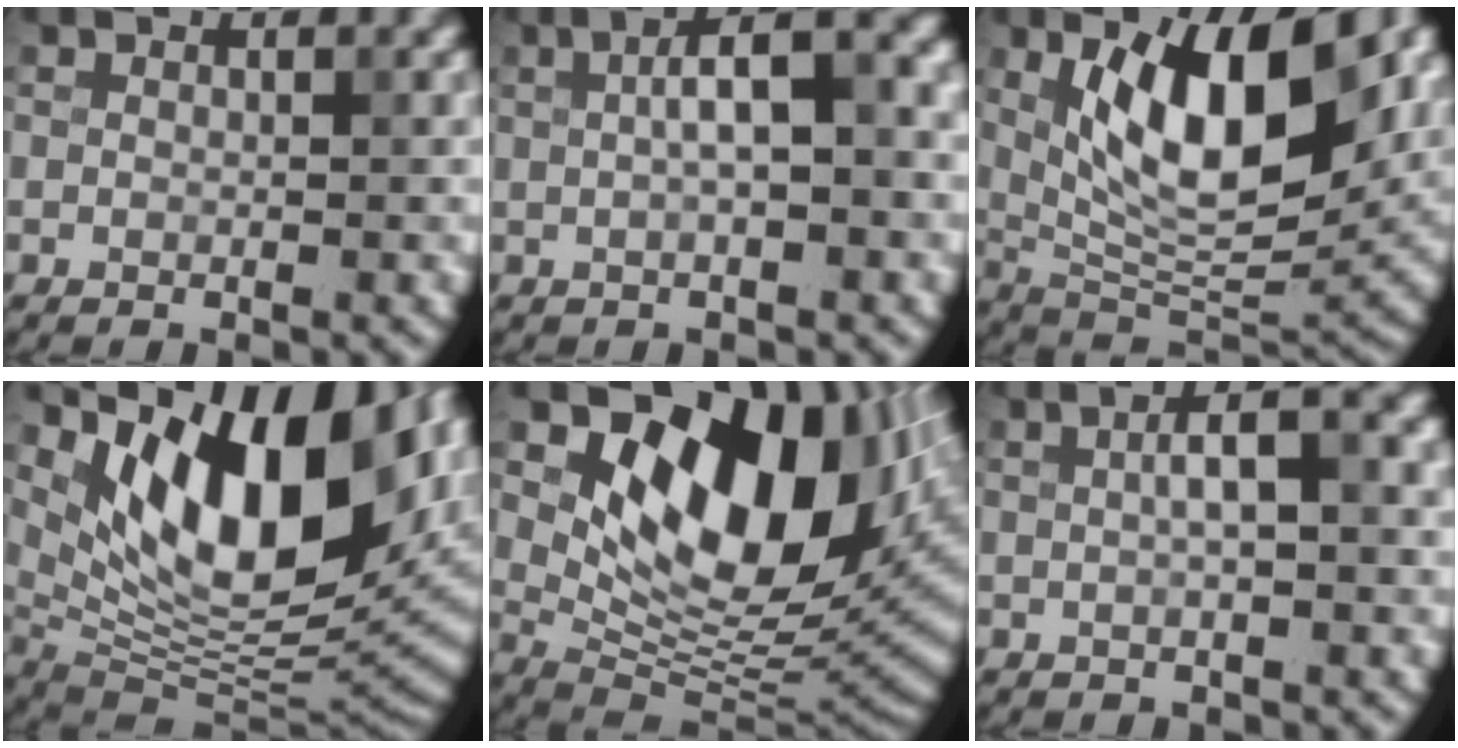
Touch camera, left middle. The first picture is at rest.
{"total": 7.3, "force": [0.8, 2.6, 6.7], "torque": [-0.104, 0.022, 0.015]}
{"total": 11.9, "force": [2.7, 5.3, 10.3], "torque": [-0.157, -0.003, 0.048]}
{"total": 16.5, "force": [5.8, 8.2, 13.1], "torque": [-0.184, 0.008, 0.106]}
{"total": 12.8, "force": [4.1, 7.4, 9.7], "torque": [-0.138, -0.004, 0.084]}
{"total": 4.5, "force": [0.3, 1.4, 4.3], "torque": [-0.071, 0.016, 0.008]}